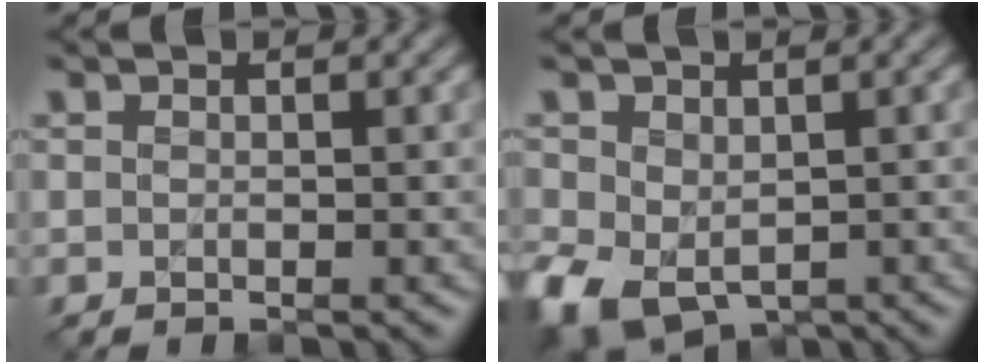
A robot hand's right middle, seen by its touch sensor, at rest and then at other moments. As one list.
[{"total": 7.1, "force": [-2.2, 5.0, 4.5], "torque": [-0.109, -0.021, -0.036]}]